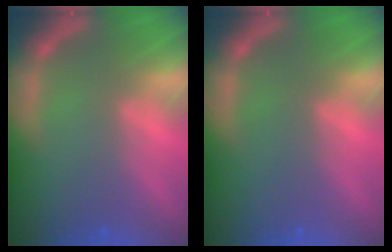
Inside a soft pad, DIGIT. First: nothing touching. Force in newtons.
{"total": 0.0}